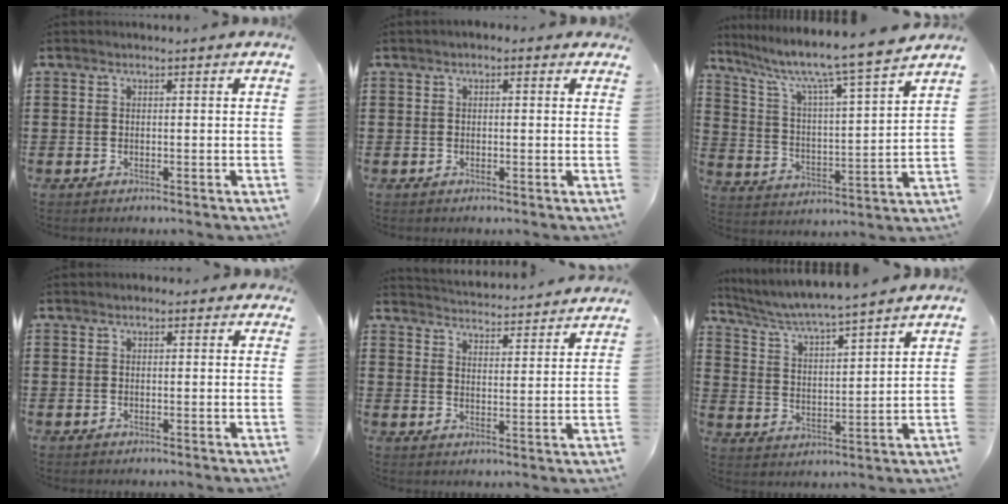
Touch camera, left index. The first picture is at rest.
{"total": 1.0, "force": [0.2, 0.7, 0.7], "torque": [-0.016, 0.007, 0.002]}
{"total": 7.6, "force": [6.6, -0.6, 3.9], "torque": [-0.104, -0.051, 0.099]}
{"total": 0.8, "force": [0.4, 0.5, 0.5], "torque": [-0.009, 0.007, 0.006]}
{"total": 3.9, "force": [3.9, -0.4, -0.1], "torque": [-0.016, -0.032, 0.064]}
{"total": 4.6, "force": [4.4, -0.4, 1.5], "torque": [-0.050, -0.032, 0.069]}